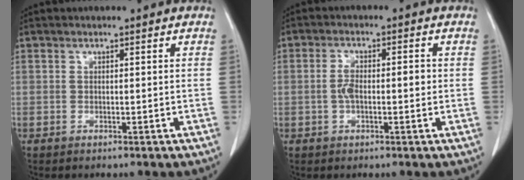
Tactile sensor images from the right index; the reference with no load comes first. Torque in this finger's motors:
{"motor_torque": [0.18, -0.06, 0.08, 0.04]}